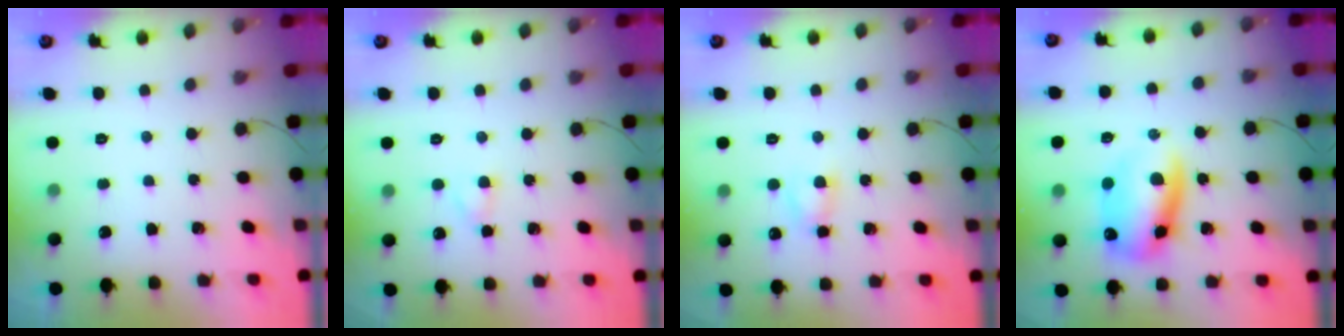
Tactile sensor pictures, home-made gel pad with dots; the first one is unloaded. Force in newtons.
{"total": 2.7, "press": 2.5, "slide": 1.1}
{"total": 3.6, "press": 3.4, "slide": 1.2}
{"total": 12.6, "press": 12.3, "slide": 2.9}